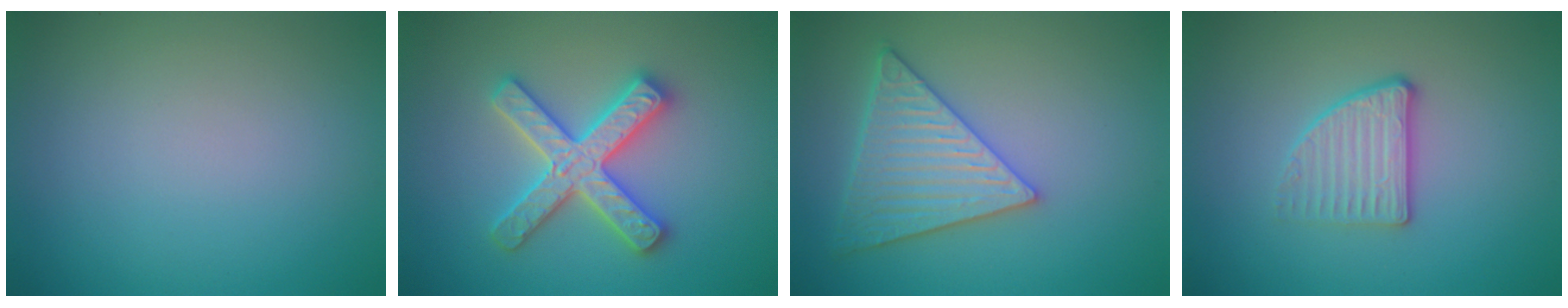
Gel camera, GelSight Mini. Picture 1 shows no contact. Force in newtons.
{"total": 5.0, "press": 4.9, "slide": 0.8}
{"total": 5.4, "press": 4.9, "slide": 2.4}
{"total": 2.7, "press": 2.4, "slide": 1.2}